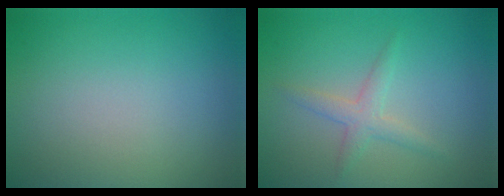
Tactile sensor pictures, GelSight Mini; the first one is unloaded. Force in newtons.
{"total": 1.9, "press": 1.9, "slide": 0.0}